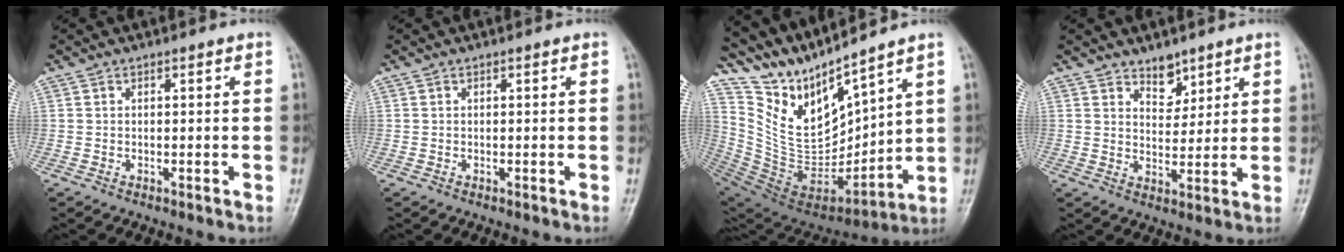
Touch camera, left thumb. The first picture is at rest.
{"total": 0.0}
{"total": 16.3, "force": [13.9, 3.8, 7.5], "torque": [-0.112, -0.089, 0.292]}
{"total": 4.6, "force": [3.4, 2.6, 1.7], "torque": [-0.001, -0.028, 0.059]}